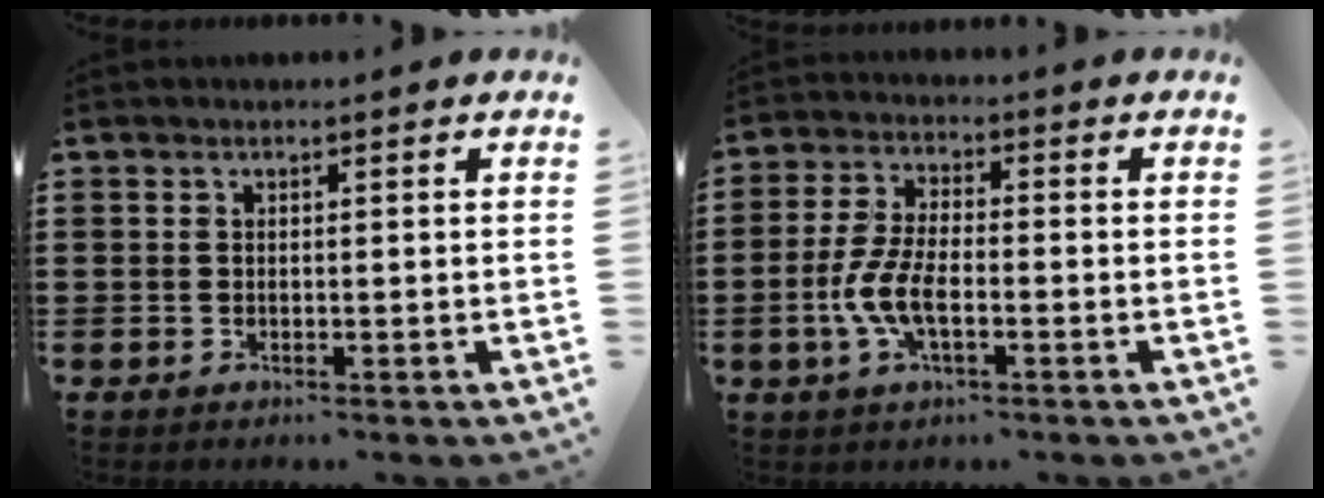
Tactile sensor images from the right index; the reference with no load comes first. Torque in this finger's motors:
{"motor_torque": [1.07, -1.07, 0.40, 0.21]}